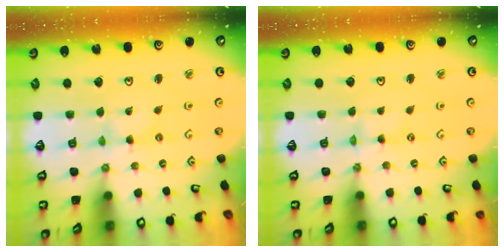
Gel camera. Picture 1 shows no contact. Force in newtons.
{"total": 0.0}